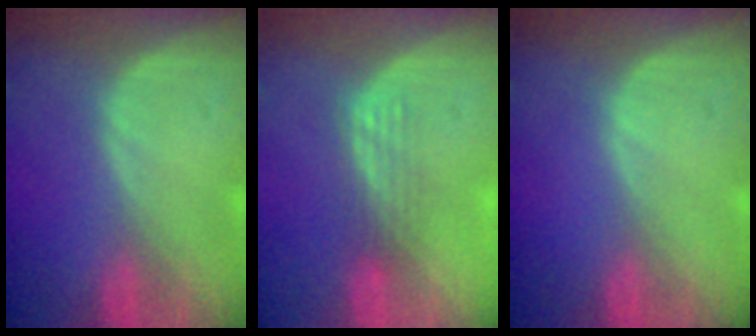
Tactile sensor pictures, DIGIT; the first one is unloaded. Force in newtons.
{"total": 2.9, "press": 2.6, "slide": 1.4}
{"total": 0.0}